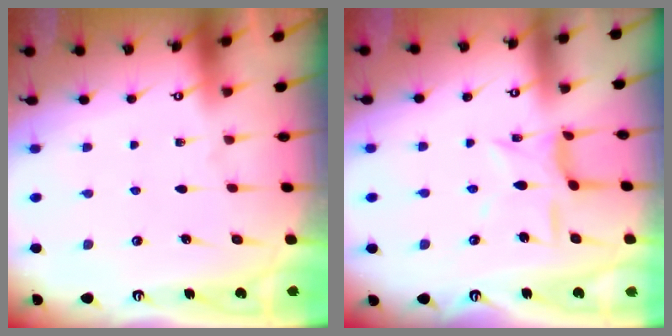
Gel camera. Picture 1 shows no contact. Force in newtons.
{"total": 8.1, "press": 8.1, "slide": 0.6}